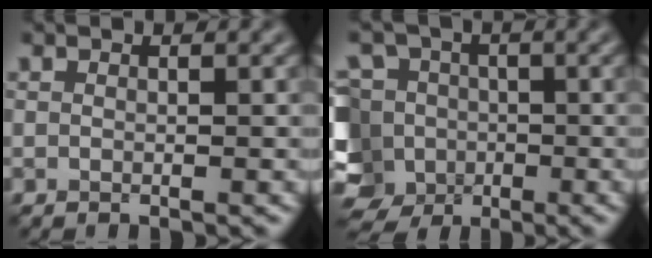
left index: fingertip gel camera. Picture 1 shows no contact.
{"total": 10.6, "force": [-3.7, 8.8, 4.6], "torque": [-0.105, 0.014, -0.094]}